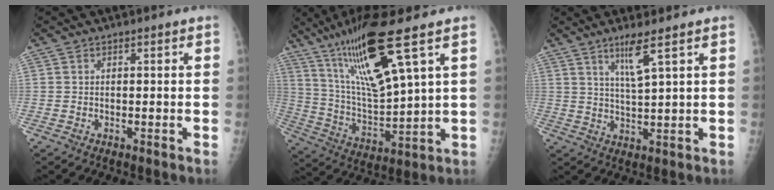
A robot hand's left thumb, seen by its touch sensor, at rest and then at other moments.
{"total": 18.2, "force": [10.1, 2.5, 14.9], "torque": [-0.279, -0.045, 0.197]}
{"total": 5.7, "force": [3.3, -0.2, 4.6], "torque": [-0.094, -0.027, 0.068]}